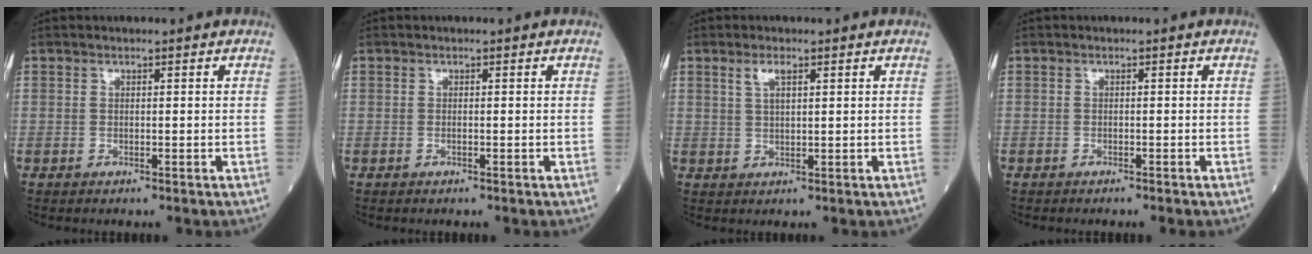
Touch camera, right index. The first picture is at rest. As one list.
[{"total": 0.0}, {"total": 2.7, "force": [1.4, 0.7, 2.2], "torque": [-0.048, 0.004, 0.030]}, {"total": 0.8, "force": [-0.7, -0.1, 0.3], "torque": [-0.006, 0.000, -0.011]}]